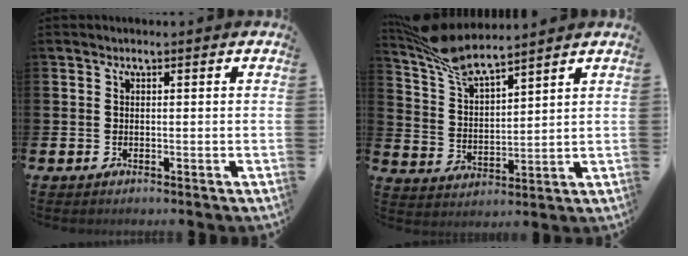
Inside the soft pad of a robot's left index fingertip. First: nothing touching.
{"total": 8.0, "force": [7.4, 1.1, 2.8], "torque": [-0.087, -0.034, 0.135]}